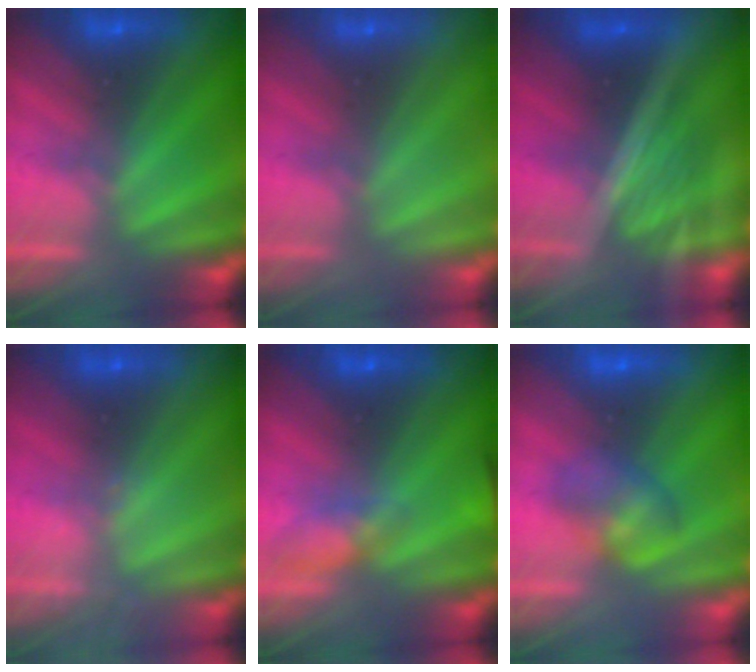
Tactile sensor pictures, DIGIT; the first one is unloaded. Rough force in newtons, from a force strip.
{"total": 2.9}
{"total": 1.7}
{"total": 2.4}
{"total": 4.6}
{"total": 3.4}